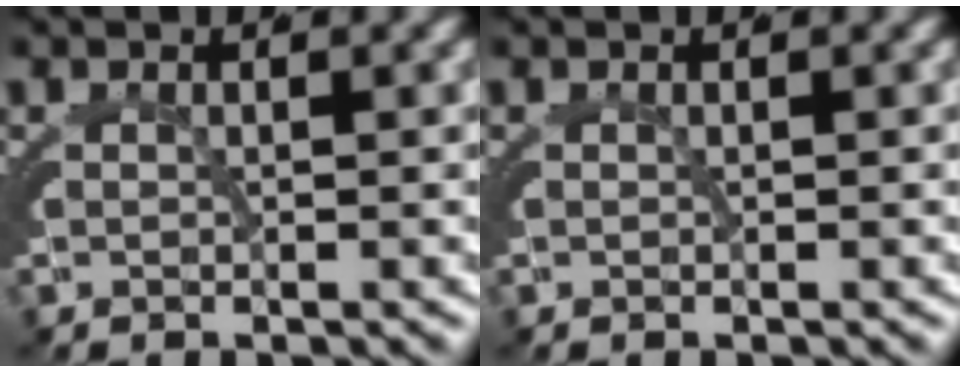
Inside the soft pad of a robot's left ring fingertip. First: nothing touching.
{"total": 0.0}